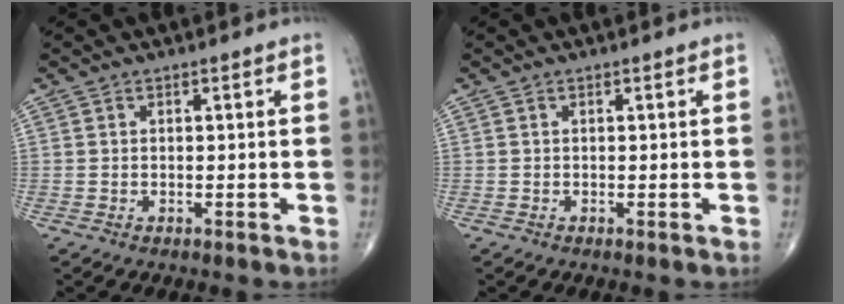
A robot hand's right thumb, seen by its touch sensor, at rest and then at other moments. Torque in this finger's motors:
{"motor_torque": [1.20, 1.18, -0.10, -0.18, 0.02]}